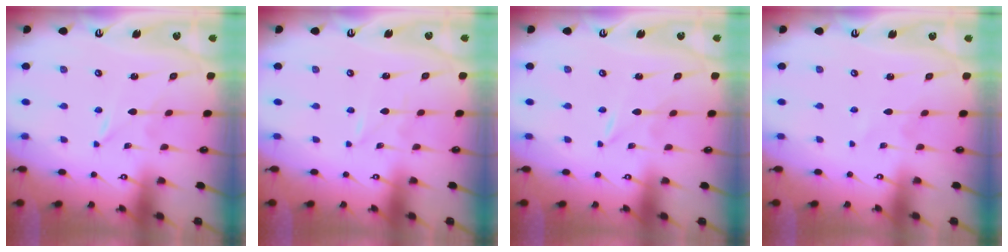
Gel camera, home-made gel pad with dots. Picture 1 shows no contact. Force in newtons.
{"total": 0.0}
{"total": 0.0}
{"total": 0.0}